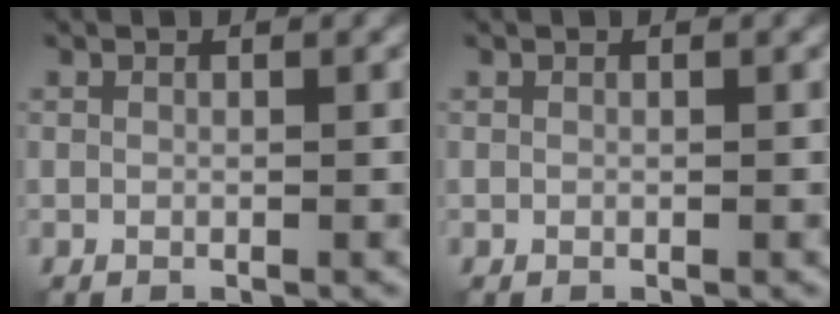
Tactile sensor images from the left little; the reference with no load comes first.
{"total": 0.0}